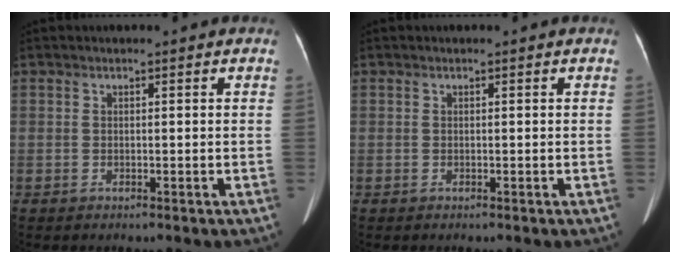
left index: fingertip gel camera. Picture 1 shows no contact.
{"total": 0.0}